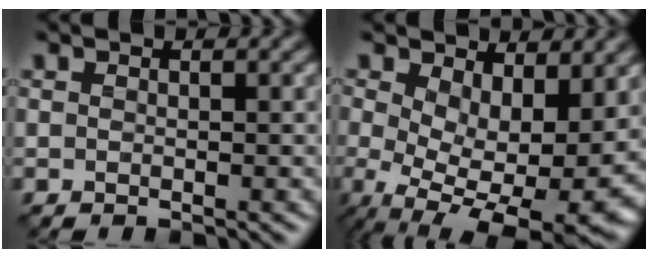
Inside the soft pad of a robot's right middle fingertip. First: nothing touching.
{"total": 11.2, "force": [-0.5, 5.9, 9.6], "torque": [-0.138, -0.035, 0.019]}